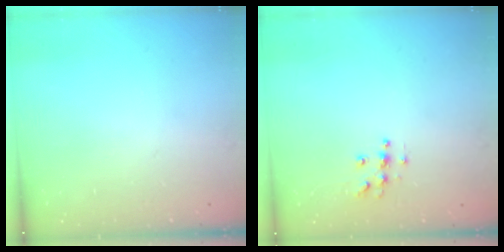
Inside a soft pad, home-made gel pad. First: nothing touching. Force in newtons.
{"total": 5.7, "press": 5.7, "slide": 0.5}